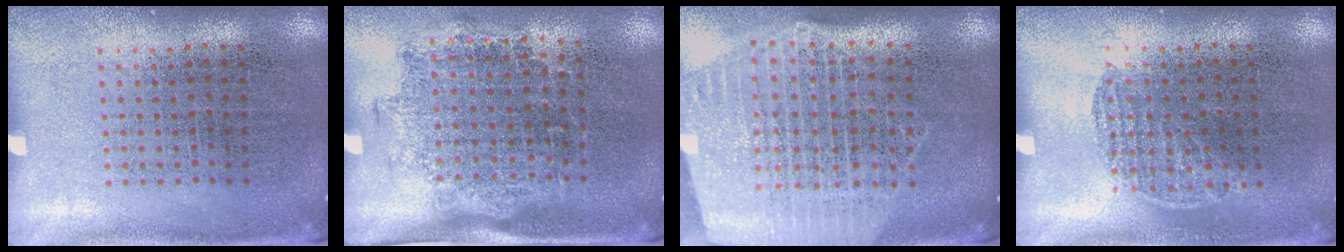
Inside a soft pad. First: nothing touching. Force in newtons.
{"total": 1.4, "press": 1.1, "slide": 0.8}
{"total": 2.6, "press": 2.2, "slide": 1.4}
{"total": 0.5, "press": 0.4, "slide": 0.4}